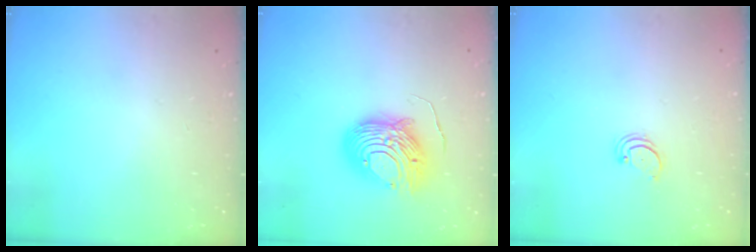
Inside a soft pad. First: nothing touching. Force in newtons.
{"total": 12.1, "press": 12.0, "slide": 1.2}
{"total": 2.2, "press": 2.2, "slide": 0.2}